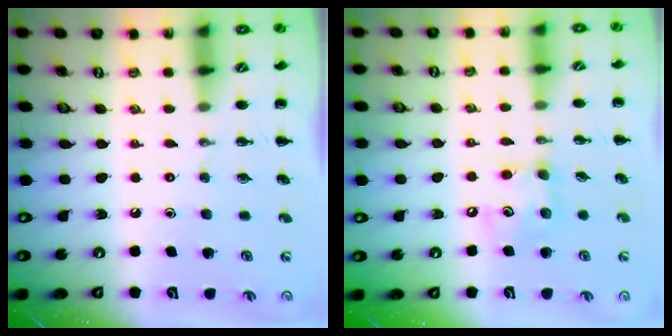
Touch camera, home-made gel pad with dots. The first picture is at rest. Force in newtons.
{"total": 8.2, "press": 8.2, "slide": 0.9}